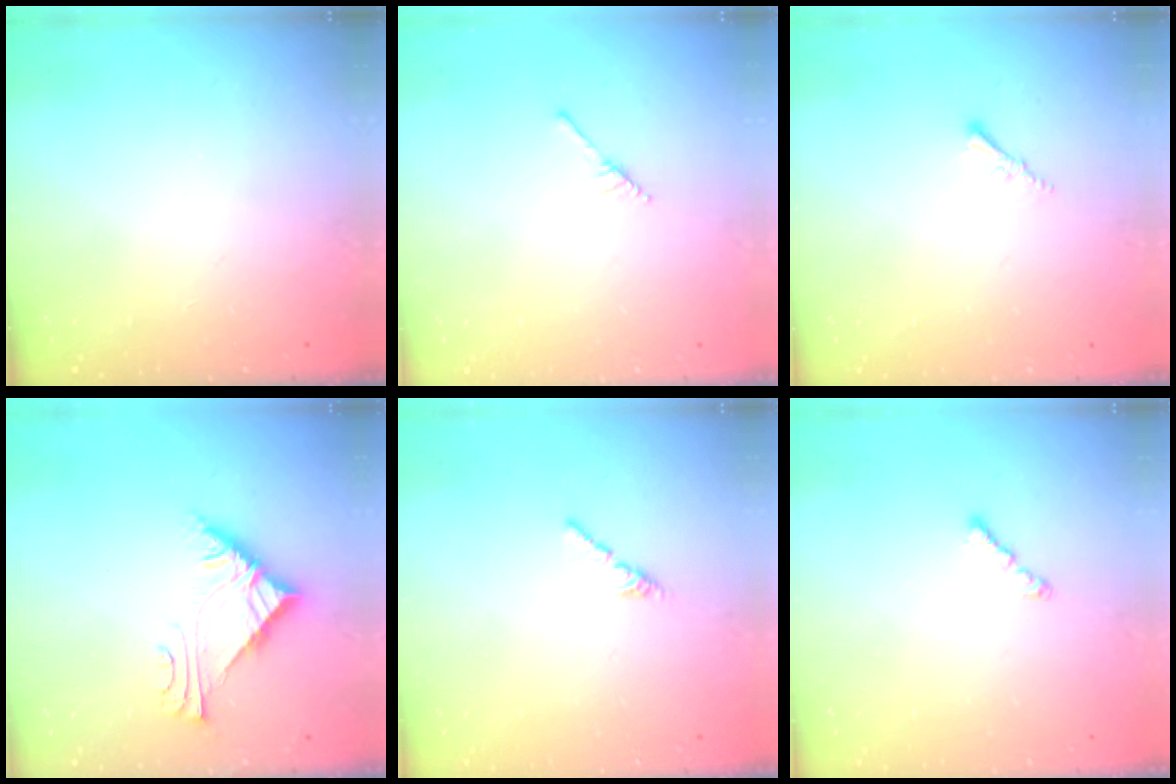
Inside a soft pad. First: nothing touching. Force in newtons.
{"total": 2.5, "press": 2.4, "slide": 0.3}
{"total": 1.5, "press": 1.5, "slide": 0.4}
{"total": 6.9, "press": 6.8, "slide": 0.5}
{"total": 0.8, "press": 0.7, "slide": 0.5}
{"total": 1.6, "press": 1.5, "slide": 0.5}